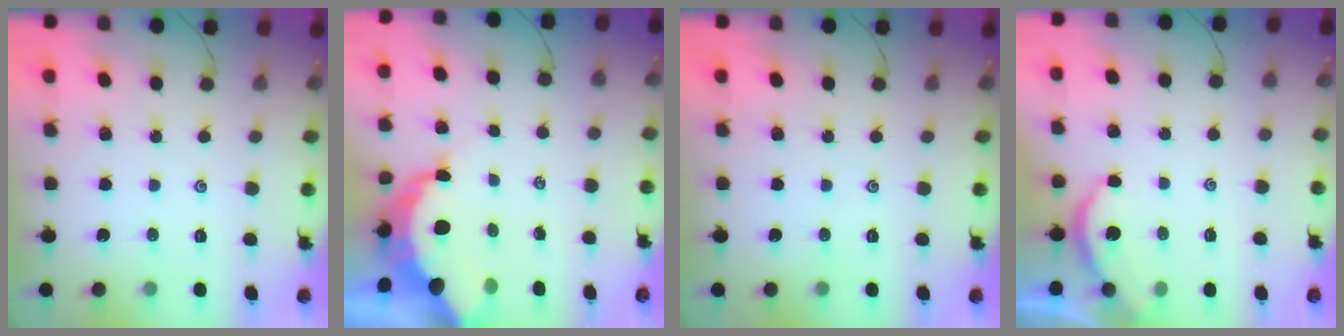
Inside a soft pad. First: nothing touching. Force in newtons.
{"total": 9.5, "press": 9.5, "slide": 0.8}
{"total": 0.0}
{"total": 2.6, "press": 2.6, "slide": 0.2}